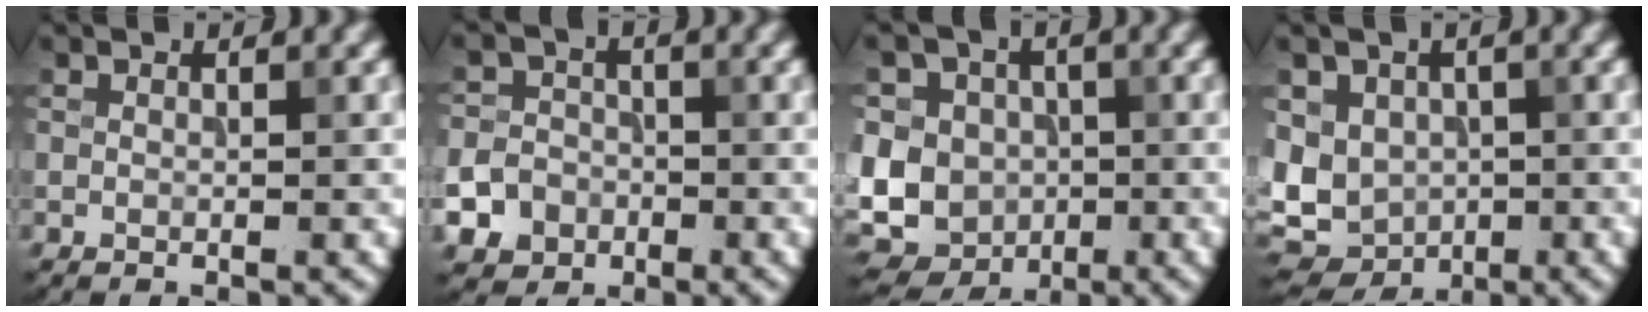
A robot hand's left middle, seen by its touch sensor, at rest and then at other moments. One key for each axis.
{"total": 6.9, "fx": -3.6, "fy": 5.7, "fz": 1.6, "tx": -0.026, "ty": -0.019, "tz": -0.077}
{"total": 12.3, "fx": -1.0, "fy": 11.3, "fz": 4.9, "tx": -0.112, "ty": 0.020, "tz": -0.044}
{"total": 7.2, "fx": -0.3, "fy": 5.9, "fz": 4.1, "tx": -0.066, "ty": -0.005, "tz": -0.001}